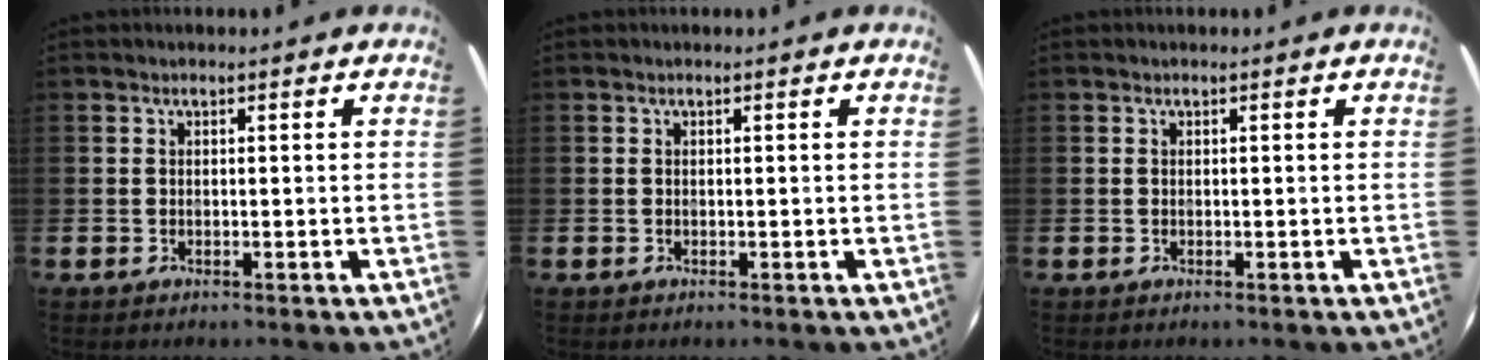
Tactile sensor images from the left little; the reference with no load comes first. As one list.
[{"total": 0.0}, {"total": 0.0}]